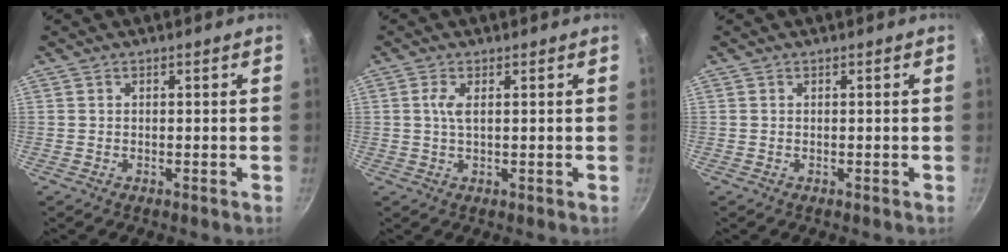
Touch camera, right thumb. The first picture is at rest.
{"total": 2.6, "force": [0.6, 0.7, 2.4], "torque": [-0.055, 0.001, 0.013]}
{"total": 0.0}